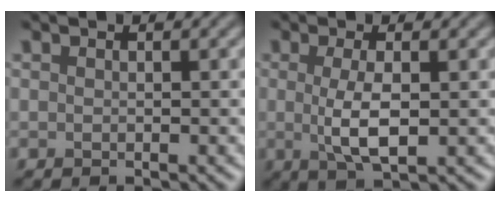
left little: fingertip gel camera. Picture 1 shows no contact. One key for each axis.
{"total": 3.7, "fx": 0.1, "fy": 1.0, "fz": 3.5, "tx": -0.073, "ty": -0.003, "tz": 0.004}